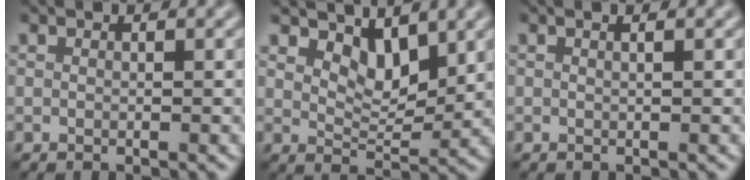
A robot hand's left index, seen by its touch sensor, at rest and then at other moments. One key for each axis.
{"total": 3.7, "fx": 2.8, "fy": 1.4, "fz": 2.0, "tx": -0.042, "ty": -0.010, "tz": 0.044}
{"total": 1.2, "fx": 0.6, "fy": 0.5, "fz": 1.0, "tx": -0.003, "ty": -0.007, "tz": -0.002}